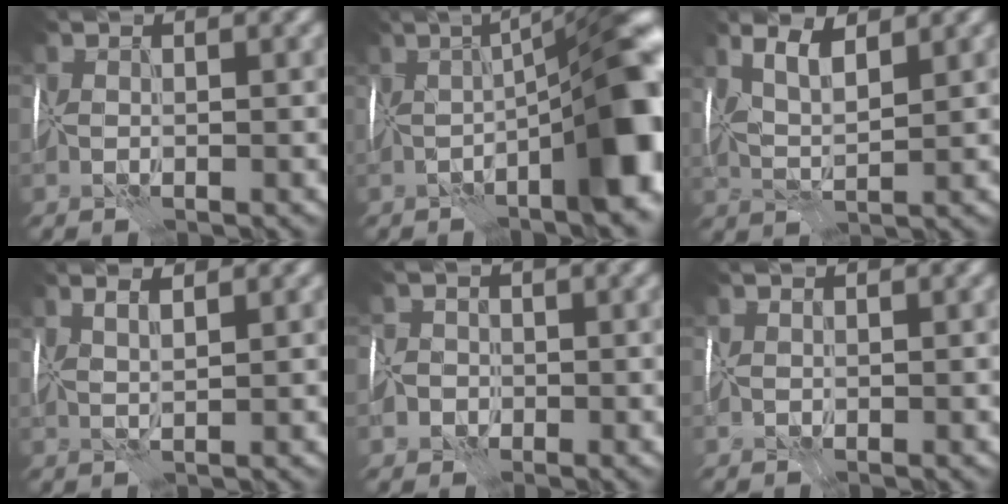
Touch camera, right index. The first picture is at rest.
{"total": 13.6, "force": [-1.7, 4.2, 12.9], "torque": [-0.150, 0.000, -0.028]}
{"total": 3.9, "force": [1.9, 1.1, 3.2], "torque": [-0.067, -0.001, 0.031]}
{"total": 2.0, "force": [1.2, 0.2, 1.5], "torque": [-0.018, 0.003, 0.010]}
{"total": 4.6, "force": [-2.5, 3.7, 1.1], "torque": [-0.002, -0.007, -0.063]}
{"total": 0.0}